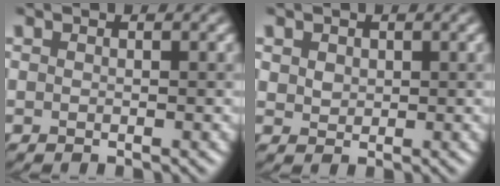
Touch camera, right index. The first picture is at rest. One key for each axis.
{"total": 1.5, "fx": 0.8, "fy": 1.1, "fz": 0.6, "tx": -0.011, "ty": 0.002, "tz": 0.017}